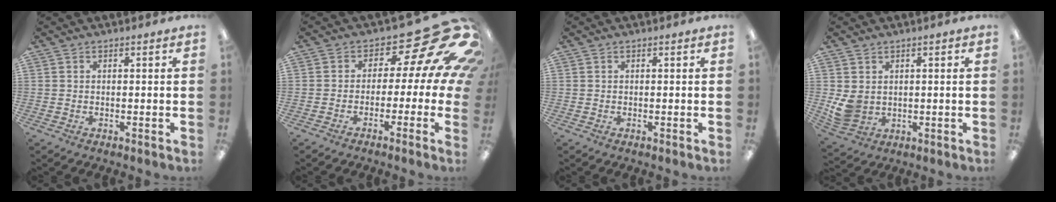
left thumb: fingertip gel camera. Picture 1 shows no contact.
{"total": 15.1, "force": [7.3, 6.0, 11.7], "torque": [-0.156, -0.060, 0.109]}
{"total": 0.0}
{"total": 6.2, "force": [1.2, 5.4, 2.9], "torque": [-0.063, 0.001, 0.029]}